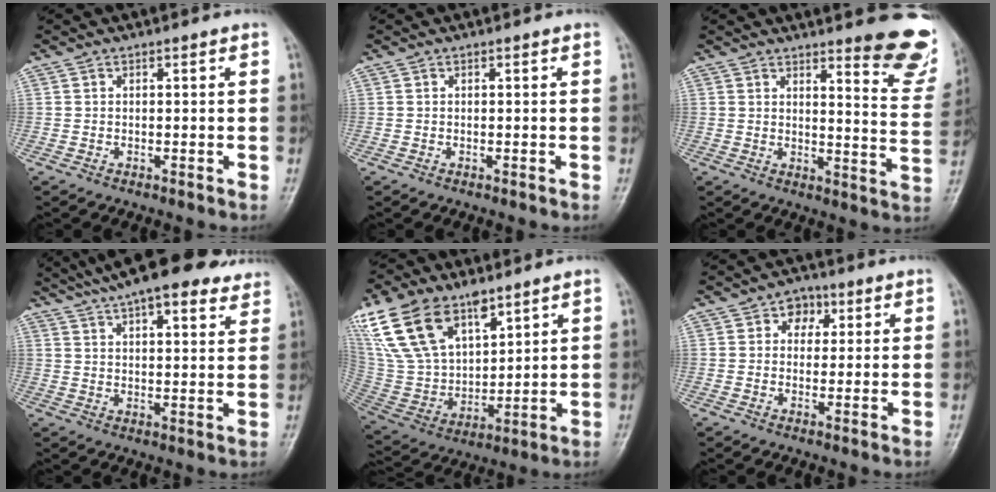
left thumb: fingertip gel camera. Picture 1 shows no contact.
{"total": 0.0}
{"total": 13.1, "force": [9.6, 2.8, 8.5], "torque": [-0.066, -0.075, 0.109]}
{"total": 20.4, "force": [16.0, 5.7, 11.3], "torque": [-0.156, -0.016, 0.219]}
{"total": 20.4, "force": [12.1, 10.9, 12.3], "torque": [-0.230, -0.029, 0.244]}
{"total": 4.4, "force": [1.7, 3.5, 2.0], "torque": [0.003, 0.000, 0.019]}